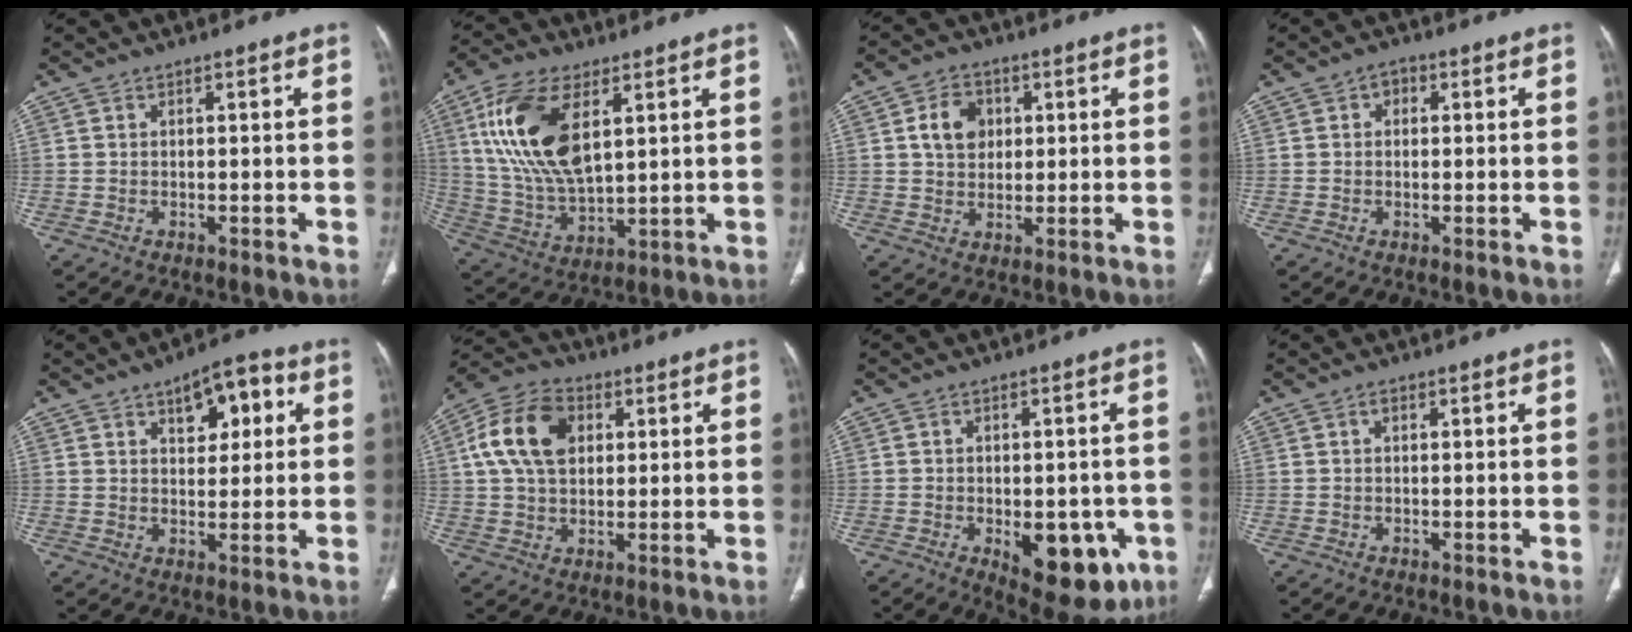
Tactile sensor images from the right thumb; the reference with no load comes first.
{"total": 17.9, "force": [6.2, 8.8, 14.3], "torque": [-0.282, -0.019, 0.126]}
{"total": 7.1, "force": [1.8, 5.6, 4.1], "torque": [-0.047, -0.001, 0.028]}
{"total": 2.2, "force": [0.5, 1.7, 1.3], "torque": [-0.006, 0.007, 0.002]}
{"total": 9.3, "force": [3.7, 4.9, 7.0], "torque": [-0.064, 0.000, 0.048]}
{"total": 13.3, "force": [3.4, 9.1, 9.1], "torque": [-0.158, 0.013, 0.054]}
{"total": 14.1, "force": [-5.0, 7.4, 10.9], "torque": [-0.111, 0.003, -0.049]}
{"total": 1.1, "force": [0.4, 0.6, 0.7], "torque": [-0.013, 0.005, 0.006]}